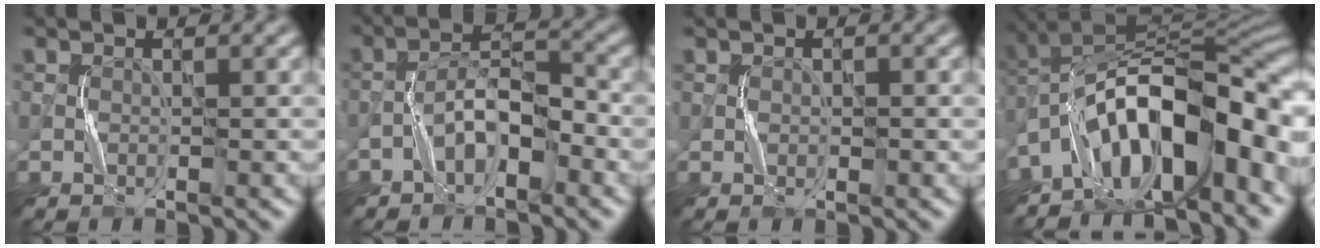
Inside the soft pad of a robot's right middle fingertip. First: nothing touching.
{"total": 3.8, "force": [-2.2, 1.4, 2.9], "torque": [-0.046, 0.020, -0.045]}
{"total": 0.7, "force": [0.0, 0.4, 0.6], "torque": [-0.008, 0.001, -0.001]}
{"total": 14.1, "force": [-5.1, 5.8, 11.8], "torque": [-0.168, 0.021, -0.095]}